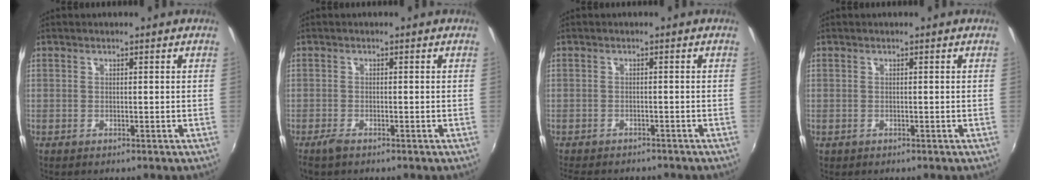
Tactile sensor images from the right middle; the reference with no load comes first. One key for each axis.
{"total": 1.9, "fx": -1.5, "fy": 0.5, "fz": 1.1, "tx": -0.028, "ty": -0.004, "tz": -0.030}
{"total": 6.2, "fx": -5.3, "fy": 2.1, "fz": 2.2, "tx": -0.058, "ty": -0.015, "tz": -0.082}
{"total": 0.0}